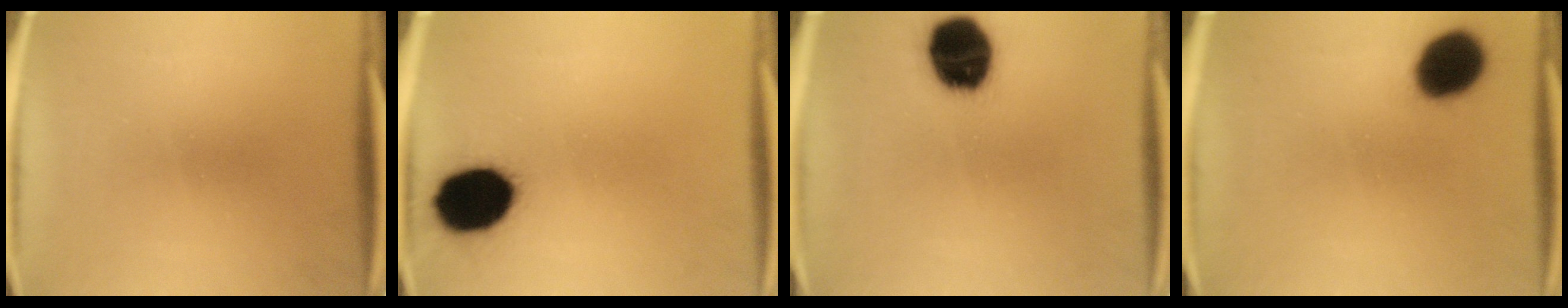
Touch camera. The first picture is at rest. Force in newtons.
{"total": 16.1}
{"total": 16.1}
{"total": 12.6}